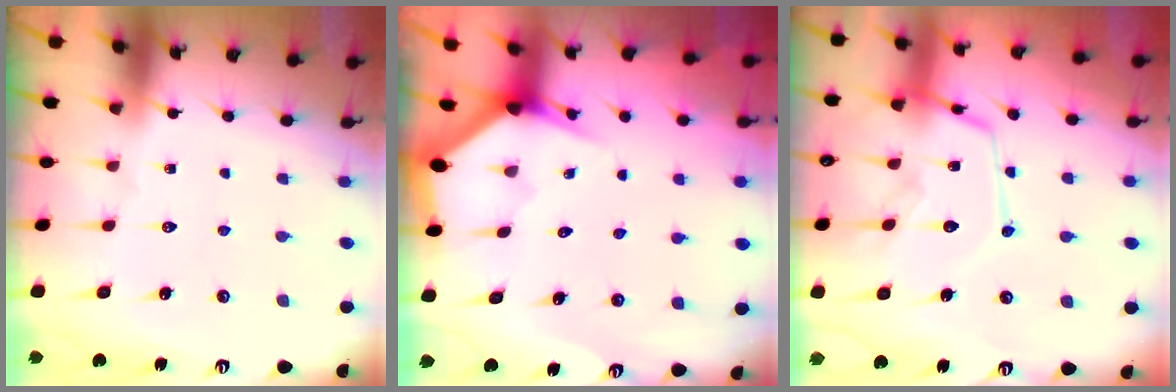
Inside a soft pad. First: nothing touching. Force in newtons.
{"total": 2.6, "press": 2.6, "slide": 0.2}
{"total": 15.1, "press": 15.0, "slide": 1.3}